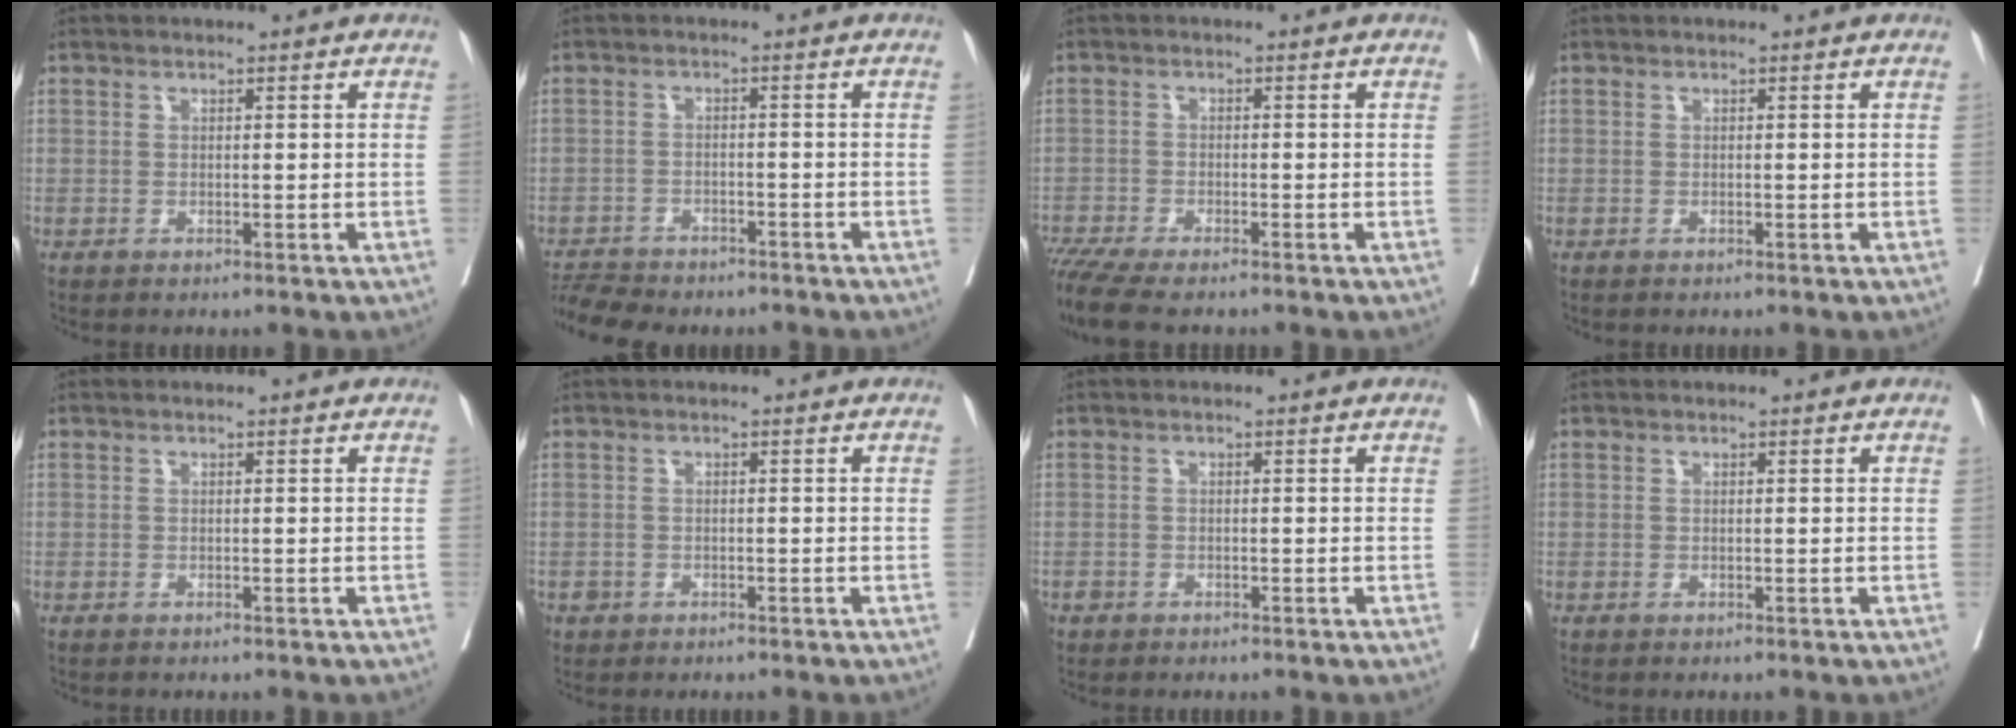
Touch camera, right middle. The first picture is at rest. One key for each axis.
{"total": 8.0, "fx": -7.5, "fy": 1.9, "fz": 2.2, "tx": -0.042, "ty": -0.007, "tz": -0.115}
{"total": 7.4, "fx": -6.3, "fy": 0.8, "fz": 3.9, "tx": -0.069, "ty": -0.015, "tz": -0.107}
{"total": 0.0}
{"total": 0.0}
{"total": 1.0, "fx": -0.6, "fy": 0.8, "fz": 0.1, "tx": -0.003, "ty": 0.003, "tz": -0.009}
{"total": 0.8, "fx": -0.5, "fy": 0.6, "fz": 0.1, "tx": -0.004, "ty": 0.002, "tz": -0.011}
{"total": 0.0}